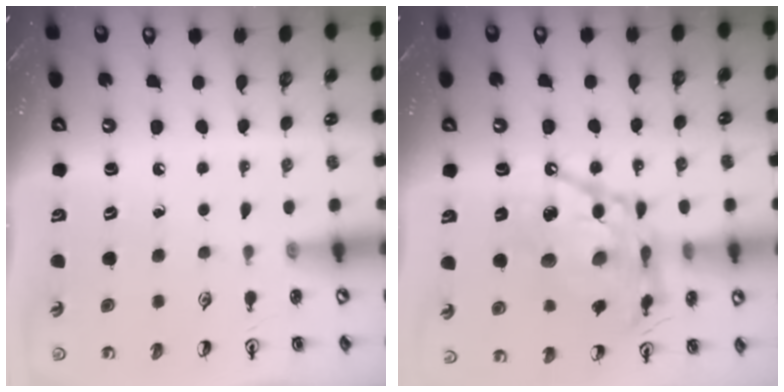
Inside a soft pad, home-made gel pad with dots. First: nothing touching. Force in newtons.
{"total": 18.8, "press": 18.7, "slide": 1.9}